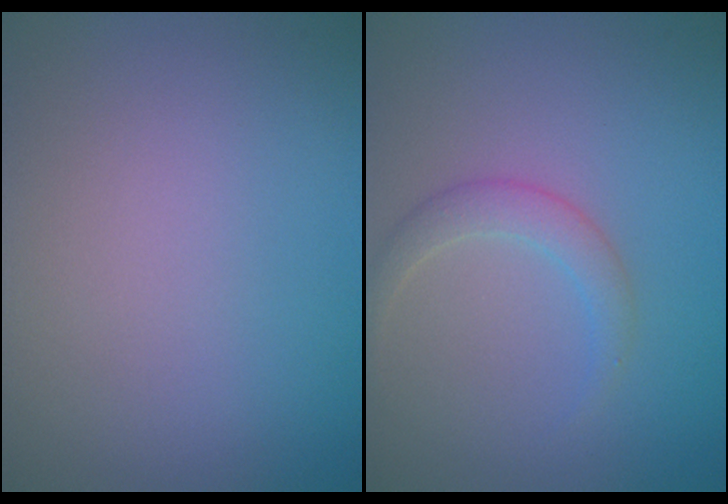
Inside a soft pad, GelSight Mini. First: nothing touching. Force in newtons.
{"total": 1.9, "press": 1.9, "slide": 0.1}